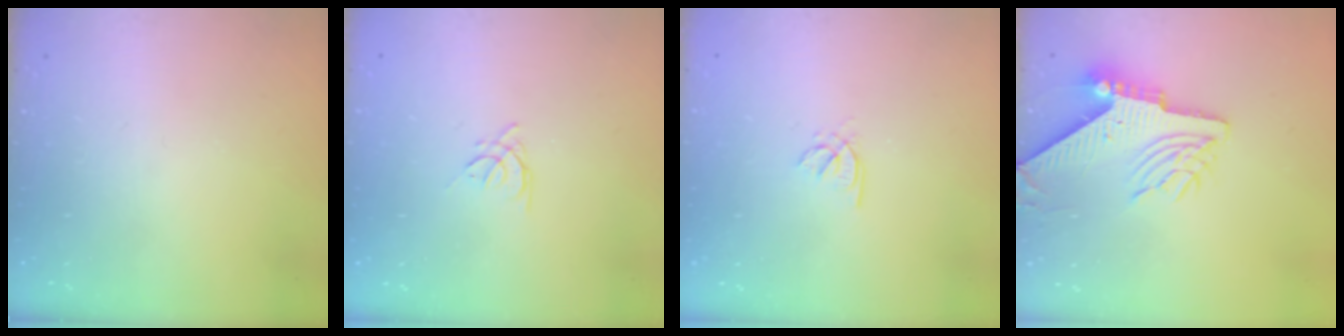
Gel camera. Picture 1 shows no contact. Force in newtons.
{"total": 2.5, "press": 2.4, "slide": 0.5}
{"total": 1.8, "press": 1.8, "slide": 0.5}
{"total": 9.5, "press": 9.4, "slide": 1.3}